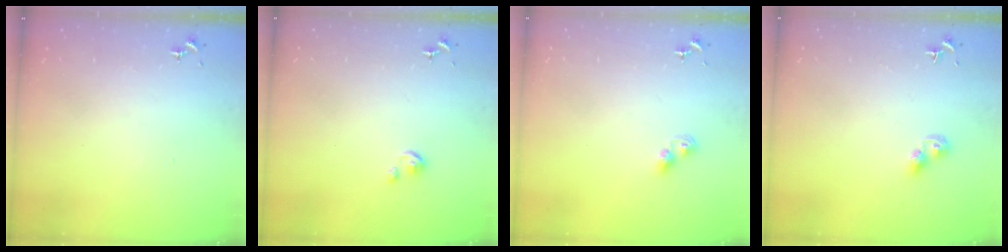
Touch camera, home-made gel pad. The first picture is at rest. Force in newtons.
{"total": 2.7, "press": 2.6, "slide": 0.3}
{"total": 5.3, "press": 5.3, "slide": 0.4}
{"total": 6.1, "press": 6.1, "slide": 0.6}